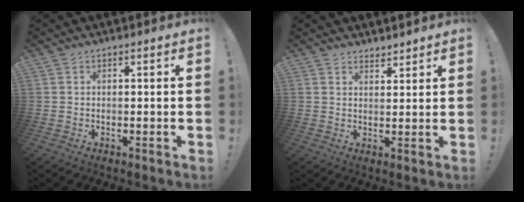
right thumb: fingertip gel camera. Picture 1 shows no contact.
{"total": 3.1, "force": [3.0, 1.0, 0.2], "torque": [0.012, -0.026, 0.053]}